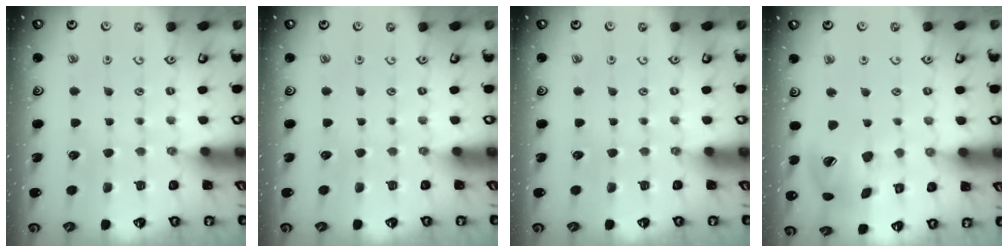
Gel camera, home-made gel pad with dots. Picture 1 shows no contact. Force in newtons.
{"total": 0.0}
{"total": 0.0}
{"total": 16.1, "press": 16.0, "slide": 2.5}